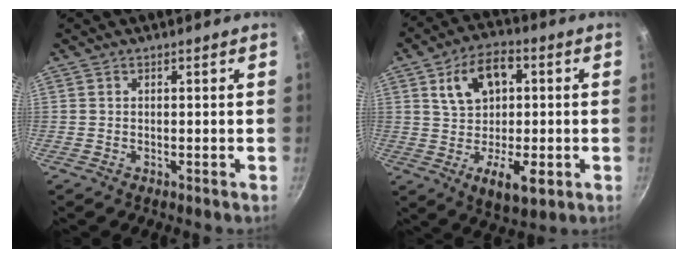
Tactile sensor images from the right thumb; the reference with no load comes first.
{"total": 13.9, "force": [0.9, 8.6, 10.8], "torque": [-0.145, 0.003, 0.014]}